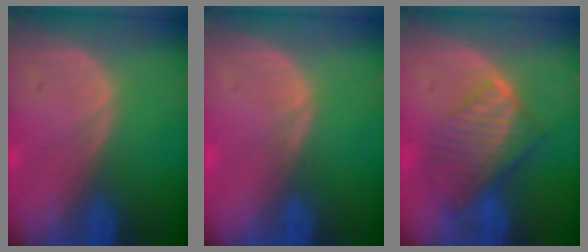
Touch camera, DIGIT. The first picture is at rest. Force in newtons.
{"total": 0.7, "press": 0.7, "slide": 0.1}
{"total": 8.1, "press": 7.1, "slide": 3.9}